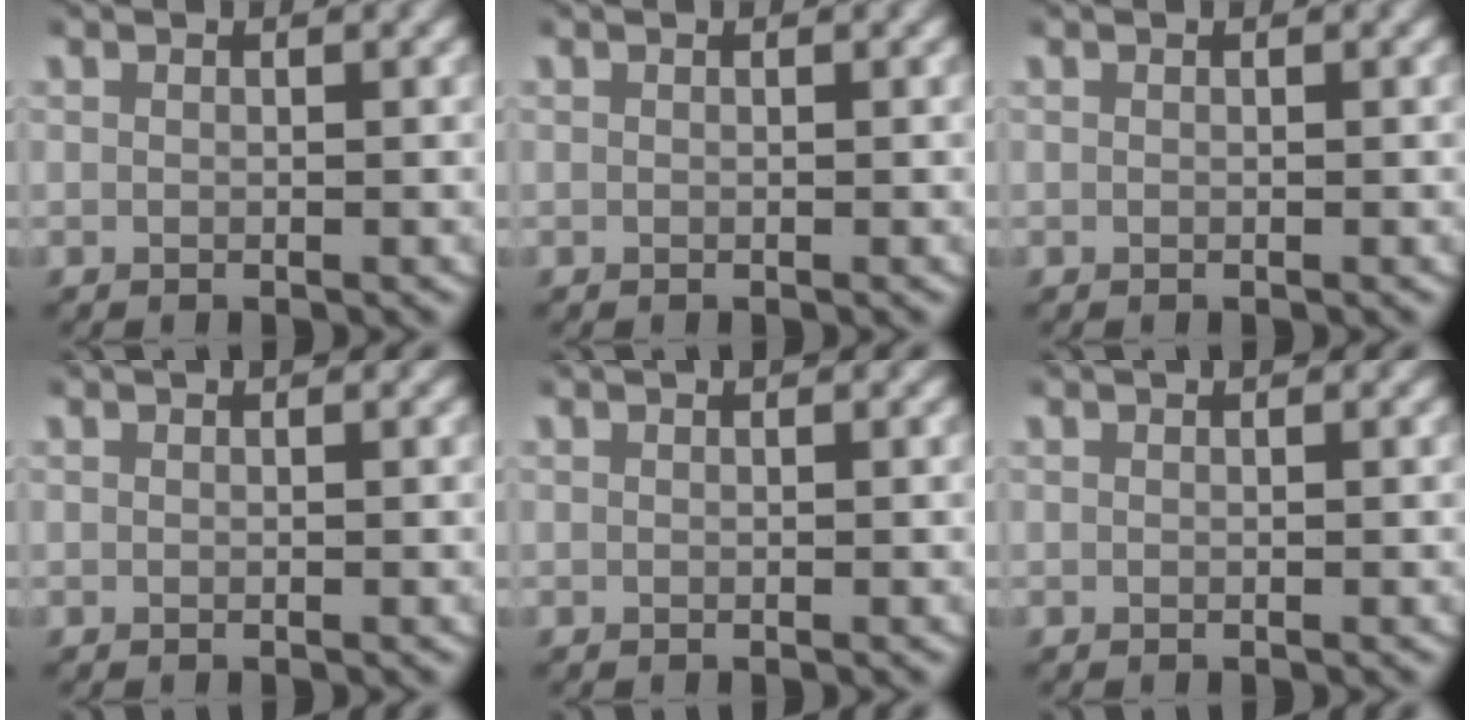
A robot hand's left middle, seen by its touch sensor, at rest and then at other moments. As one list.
[{"total": 0.0}, {"total": 0.0}, {"total": 0.0}, {"total": 0.0}, {"total": 0.0}]